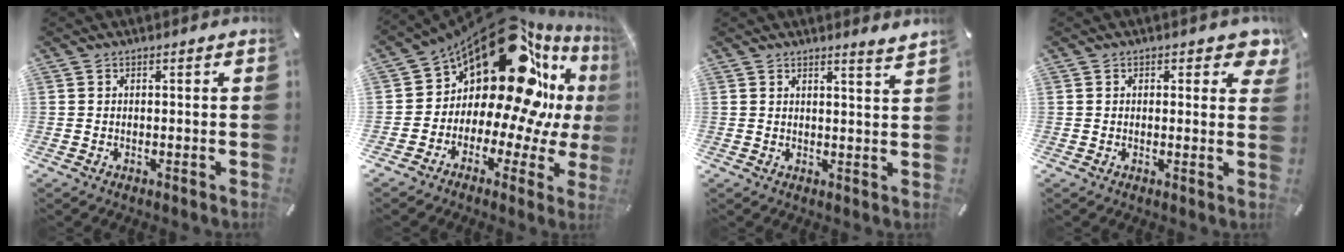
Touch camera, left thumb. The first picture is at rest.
{"total": 23.4, "force": [12.4, 11.7, 16.1], "torque": [-0.266, -0.119, 0.215]}
{"total": 3.0, "force": [2.7, -0.6, 0.9], "torque": [-0.015, -0.024, 0.047]}
{"total": 2.8, "force": [1.5, 1.7, 1.6], "torque": [-0.008, -0.004, 0.019]}